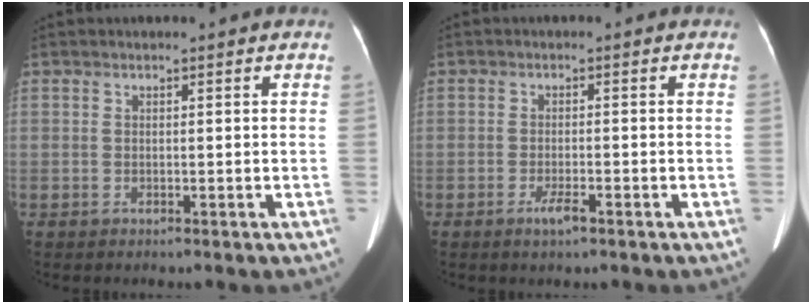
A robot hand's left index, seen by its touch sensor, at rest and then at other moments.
{"total": 2.3, "force": [-1.5, 0.3, 1.7], "torque": [-0.035, -0.007, -0.026]}